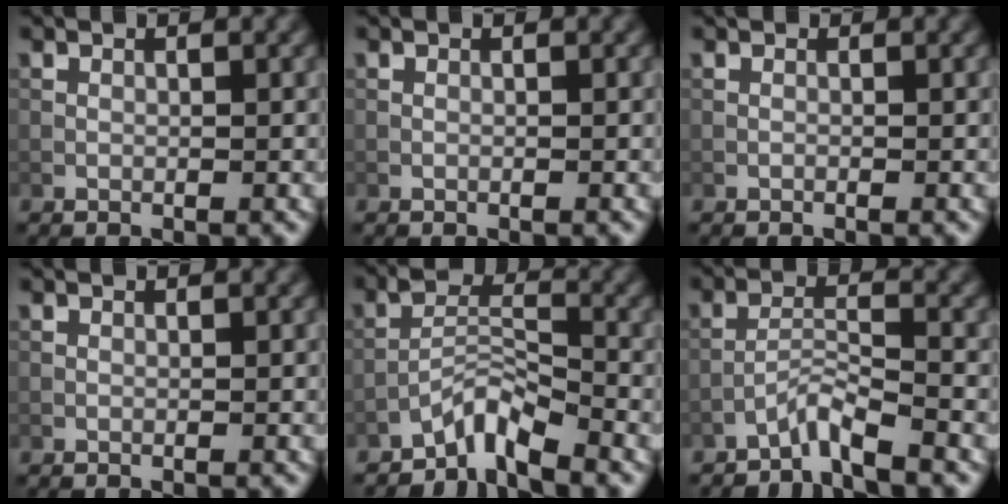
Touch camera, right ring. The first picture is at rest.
{"total": 0.0}
{"total": 0.0}
{"total": 0.0}
{"total": 3.1, "force": [-2.7, 0.5, 1.4], "torque": [-0.023, 0.013, -0.059]}
{"total": 2.6, "force": [-2.4, -0.1, 1.2], "torque": [-0.020, 0.010, -0.054]}